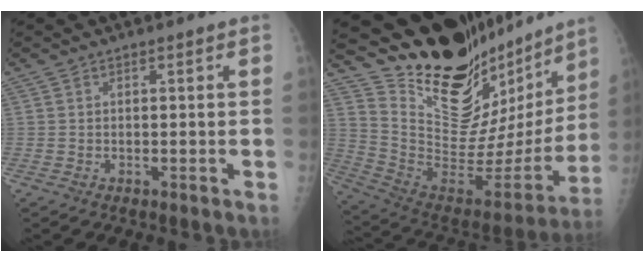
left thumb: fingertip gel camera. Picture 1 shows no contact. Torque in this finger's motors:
{"motor_torque": [0.61, -0.12, 1.36, -1.41, 0.04]}